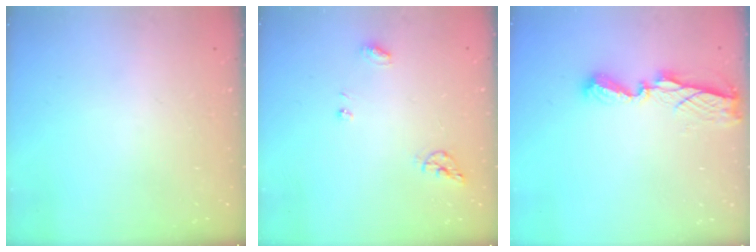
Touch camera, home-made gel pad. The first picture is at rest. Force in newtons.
{"total": 6.7, "press": 6.7, "slide": 0.3}
{"total": 7.5, "press": 7.5, "slide": 0.5}